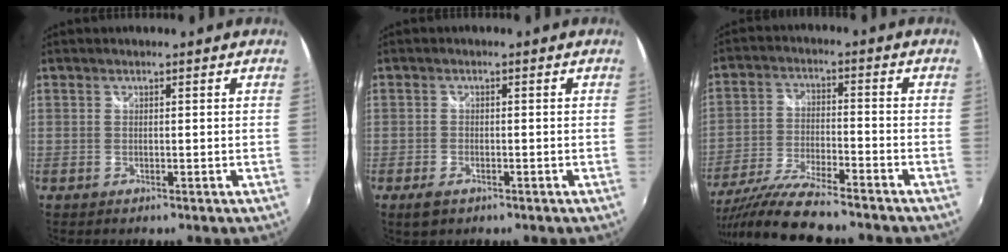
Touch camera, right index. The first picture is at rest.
{"total": 3.1, "force": [-2.0, 1.6, 1.8], "torque": [-0.040, -0.006, -0.033]}
{"total": 14.1, "force": [-12.3, 1.0, 6.7], "torque": [-0.144, -0.028, -0.223]}